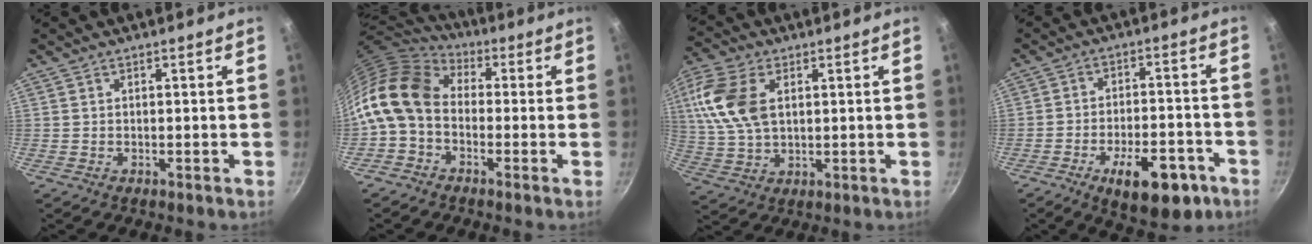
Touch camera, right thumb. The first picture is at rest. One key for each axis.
{"total": 14.0, "fx": -0.7, "fy": 10.2, "fz": 9.6, "tx": -0.176, "ty": 0.030, "tz": -0.036}
{"total": 13.0, "fx": 3.3, "fy": 8.0, "fz": 9.7, "tx": -0.194, "ty": -0.002, "tz": 0.062}
{"total": 13.8, "fx": -6.8, "fy": 6.3, "fz": 10.2, "tx": -0.124, "ty": 0.036, "tz": -0.090}